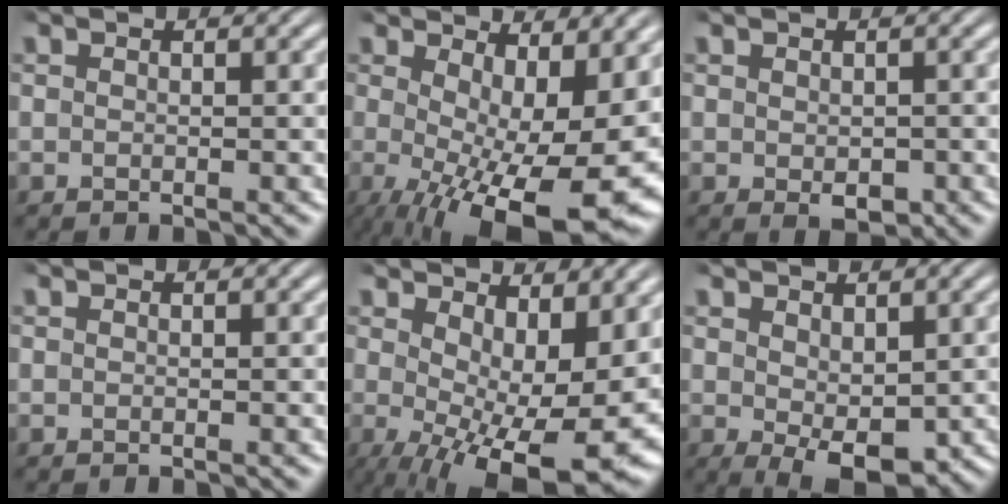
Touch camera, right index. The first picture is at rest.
{"total": 11.2, "force": [-4.0, 4.4, 9.5], "torque": [-0.135, -0.056, -0.030]}
{"total": 1.8, "force": [-0.7, 1.0, 1.3], "torque": [-0.024, -0.018, 0.001]}
{"total": 0.0}
{"total": 10.7, "force": [-3.9, 4.3, 9.0], "torque": [-0.129, -0.054, -0.032]}
{"total": 4.9, "force": [-2.4, 1.8, 3.9], "torque": [-0.057, -0.035, -0.014]}